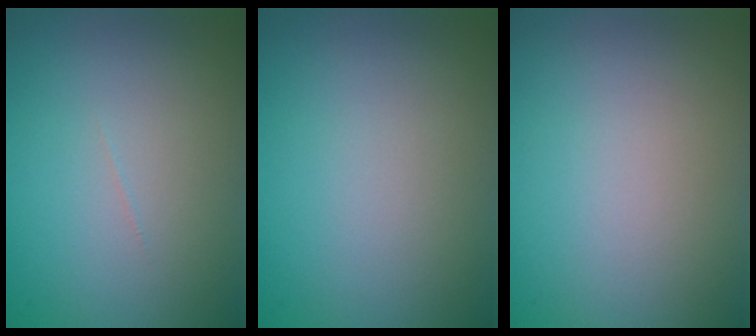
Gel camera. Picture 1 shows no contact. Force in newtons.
{"total": 0.0}
{"total": 0.0}